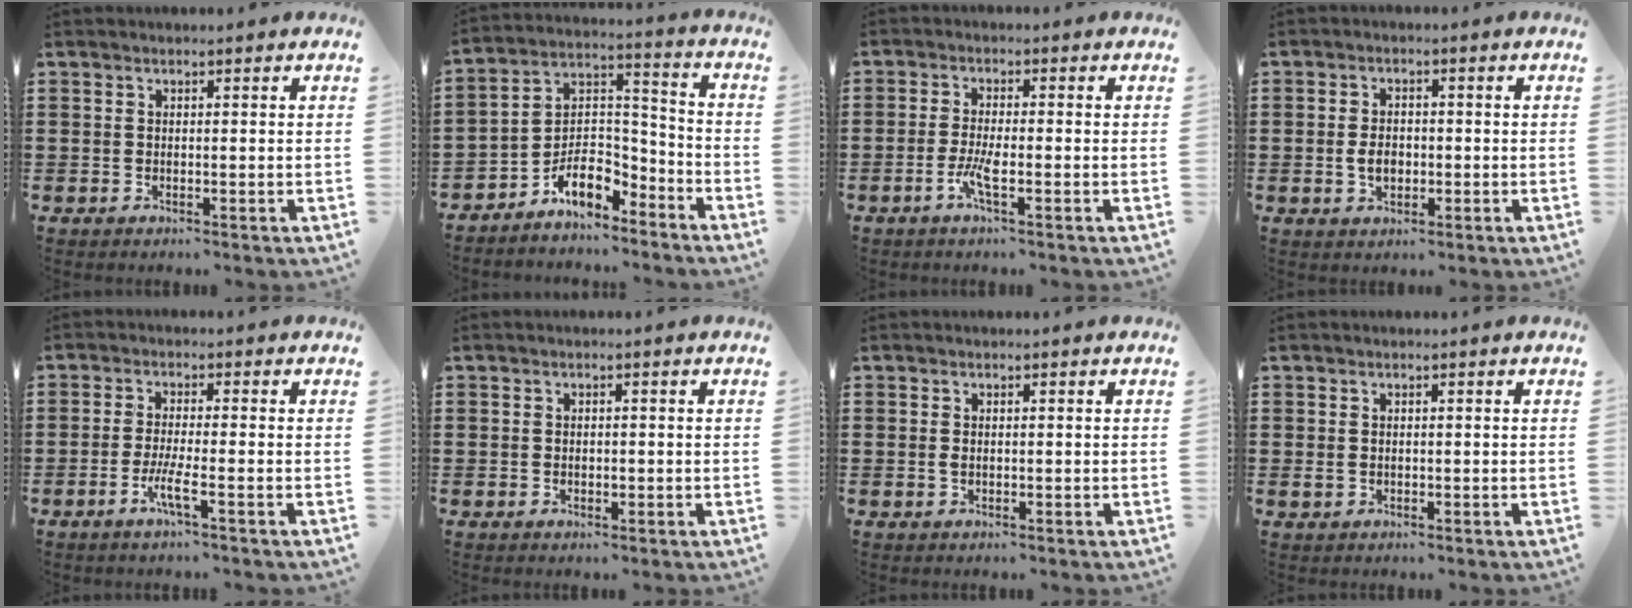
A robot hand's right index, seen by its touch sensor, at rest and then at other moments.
{"total": 7.9, "force": [-5.7, 3.8, 3.8], "torque": [-0.077, 0.006, -0.108]}
{"total": 3.9, "force": [-1.9, 0.6, 3.4], "torque": [-0.085, -0.009, -0.042]}
{"total": 3.2, "force": [-0.5, 2.0, 2.4], "torque": [-0.055, -0.001, -0.012]}
{"total": 4.1, "force": [-2.1, 0.0, 3.5], "torque": [-0.075, -0.012, -0.040]}
{"total": 0.7, "force": [-0.2, 0.4, 0.6], "torque": [-0.013, -0.002, -0.003]}
{"total": 0.8, "force": [0.0, 0.3, 0.7], "torque": [-0.017, -0.002, -0.001]}
{"total": 0.8, "force": [0.1, 0.8, 0.3], "torque": [-0.009, 0.005, 0.000]}